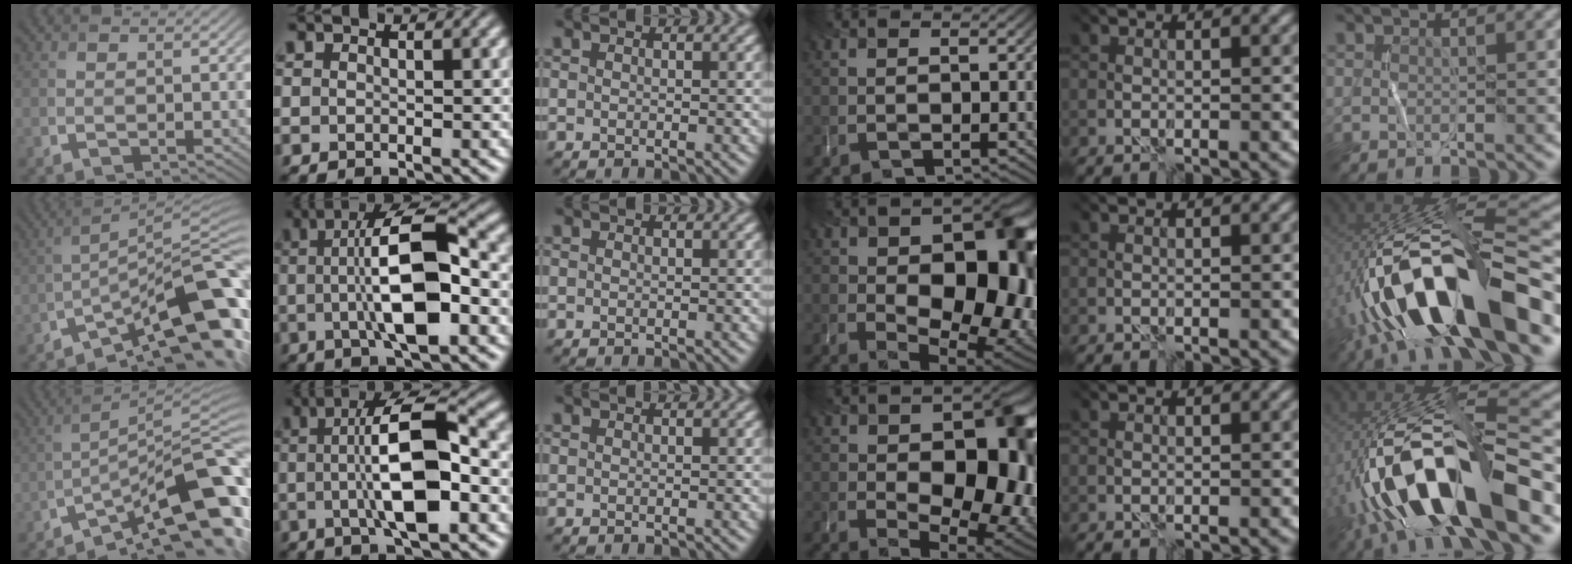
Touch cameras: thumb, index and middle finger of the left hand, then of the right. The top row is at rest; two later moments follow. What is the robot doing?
{"motion": "wrap", "object": "string"}